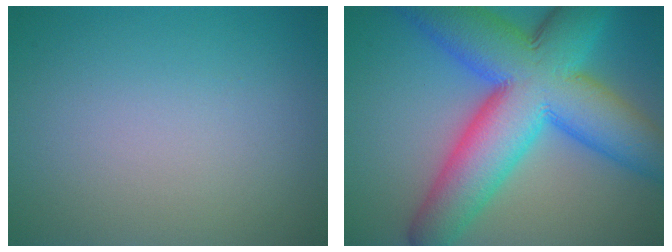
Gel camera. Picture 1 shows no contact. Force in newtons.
{"total": 15.0, "press": 15.0, "slide": 0.4}